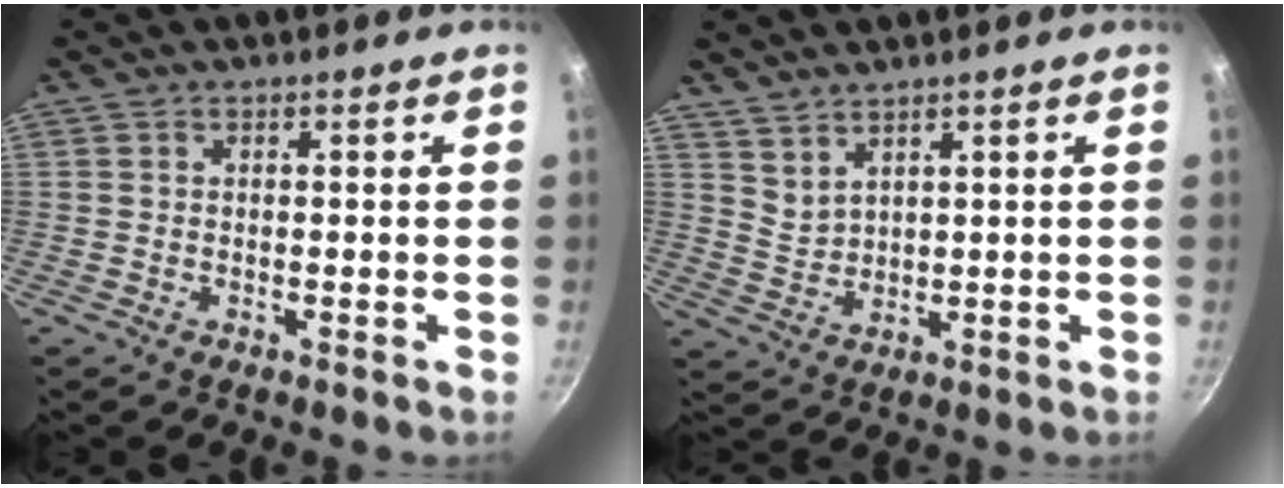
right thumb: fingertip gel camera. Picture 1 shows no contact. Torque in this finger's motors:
{"motor_torque": [-0.39, -0.16, -0.48, 0.71, -0.07]}